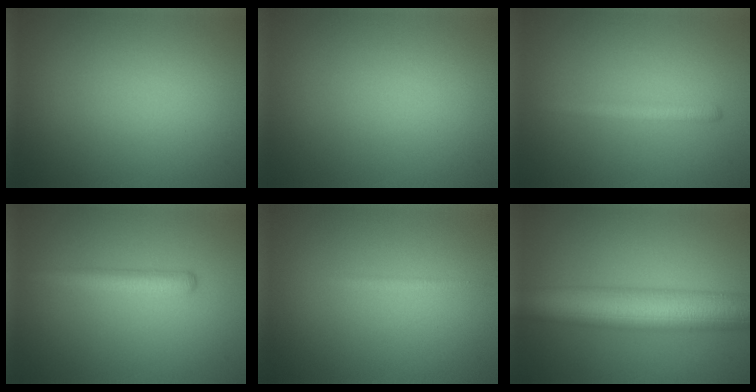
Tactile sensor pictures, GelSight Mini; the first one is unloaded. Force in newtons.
{"total": 0.0}
{"total": 1.7, "press": 1.7, "slide": 0.2}
{"total": 2.5, "press": 2.5, "slide": 0.1}
{"total": 0.7, "press": 0.7, "slide": 0.1}
{"total": 10.3, "press": 10.3, "slide": 0.1}